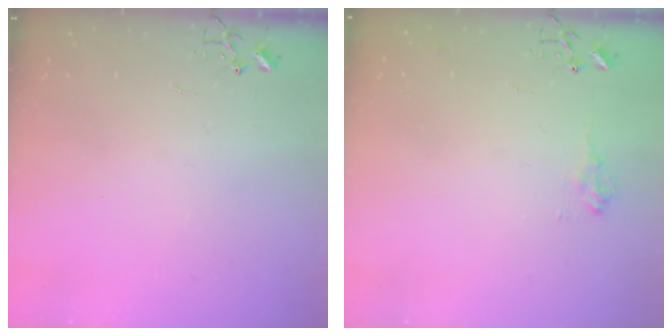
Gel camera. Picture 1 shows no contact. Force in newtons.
{"total": 8.5, "press": 8.4, "slide": 0.8}